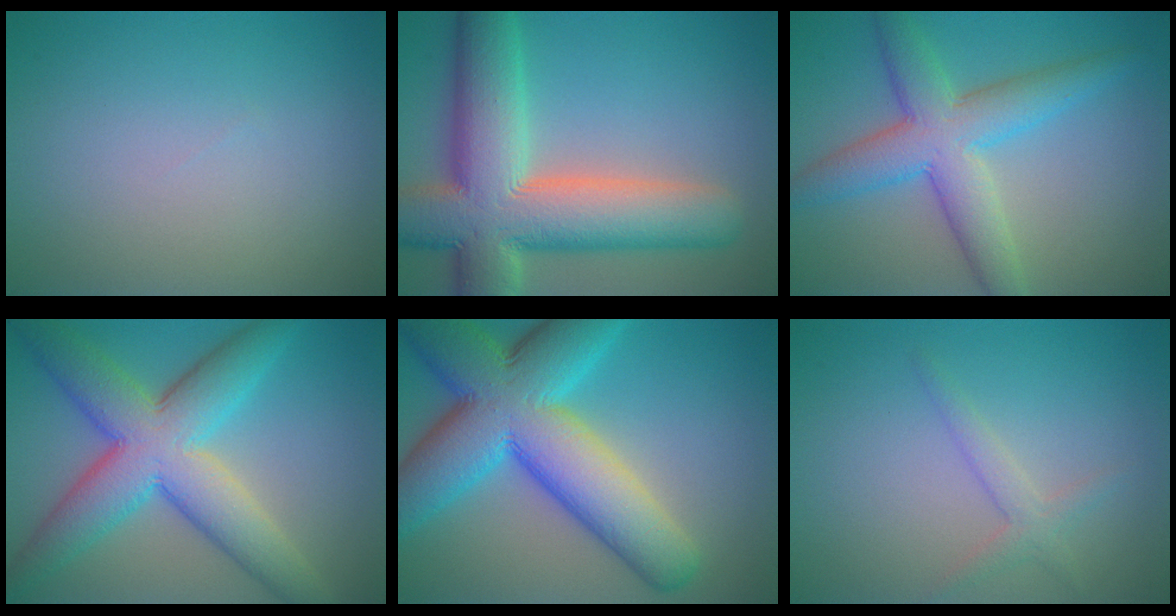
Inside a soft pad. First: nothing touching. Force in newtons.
{"total": 13.2, "press": 13.2, "slide": 1.4}
{"total": 6.6, "press": 6.6, "slide": 0.1}
{"total": 9.9, "press": 9.9, "slide": 0.1}
{"total": 13.9, "press": 13.9, "slide": 0.3}
{"total": 1.8, "press": 1.8, "slide": 0.1}